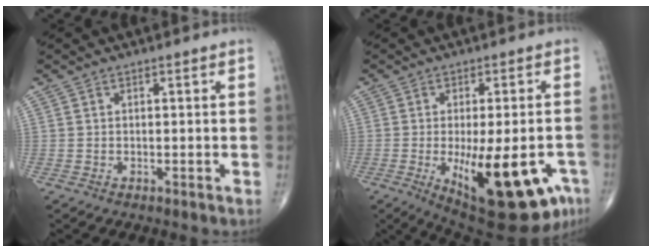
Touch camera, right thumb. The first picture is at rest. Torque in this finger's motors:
{"motor_torque": [2.52, 2.40, 1.16, -1.12, 0.57]}